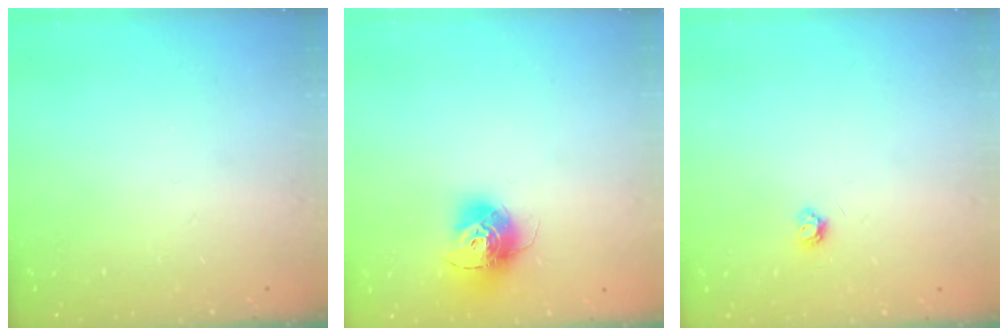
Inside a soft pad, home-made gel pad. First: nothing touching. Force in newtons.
{"total": 13.0, "press": 13.0, "slide": 1.0}
{"total": 3.9, "press": 3.8, "slide": 0.6}